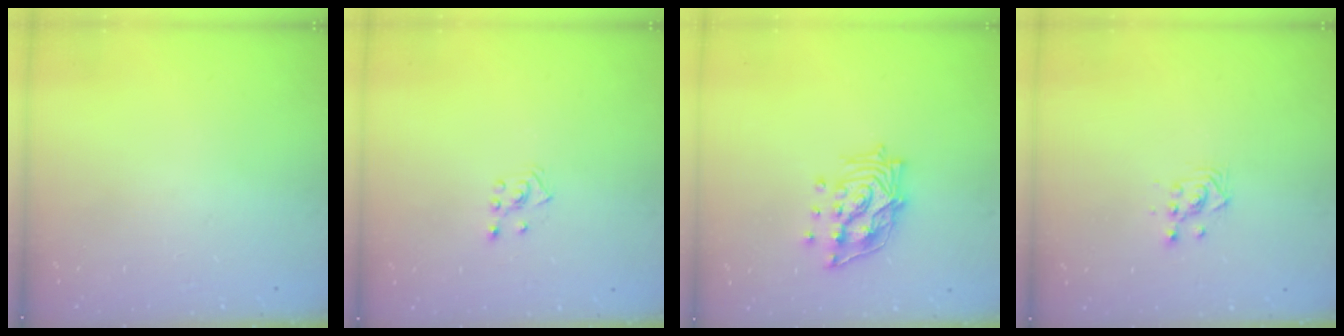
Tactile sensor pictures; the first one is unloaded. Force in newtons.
{"total": 2.8, "press": 2.7, "slide": 0.5}
{"total": 14.5, "press": 14.4, "slide": 1.6}
{"total": 3.2, "press": 3.2, "slide": 0.2}